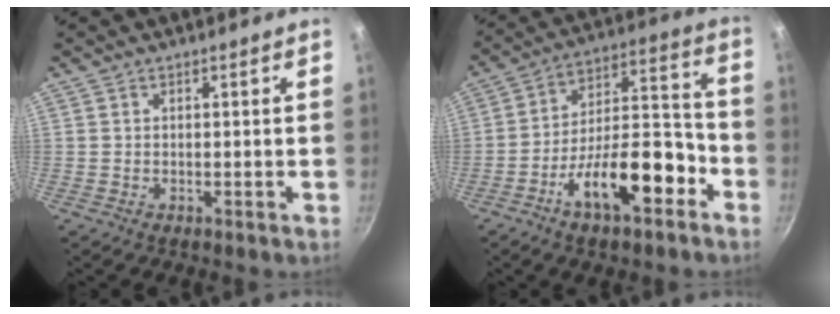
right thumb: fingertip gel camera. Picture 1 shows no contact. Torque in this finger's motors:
{"motor_torque": [1.75, 1.66, 1.55, -1.21, 0.13]}